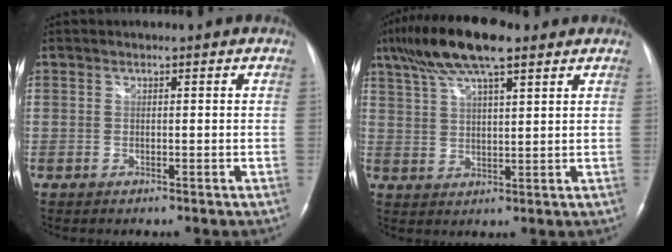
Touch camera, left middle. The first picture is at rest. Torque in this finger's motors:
{"motor_torque": [1.31, -0.82, 0.20, 0.10]}